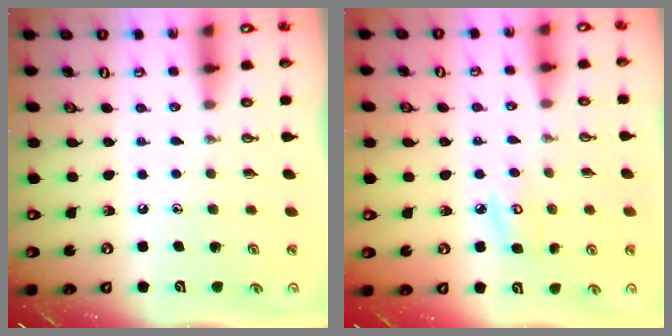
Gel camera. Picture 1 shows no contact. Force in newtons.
{"total": 5.6, "press": 5.6, "slide": 0.4}